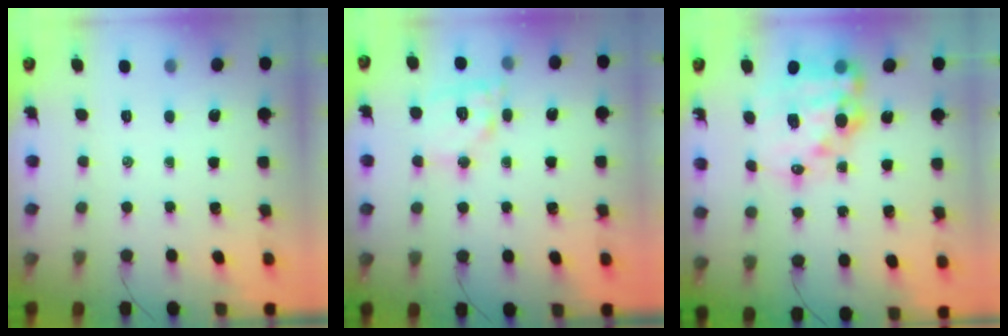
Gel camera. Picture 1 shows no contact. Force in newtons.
{"total": 11.8, "press": 11.7, "slide": 1.5}
{"total": 17.5, "press": 17.0, "slide": 4.2}